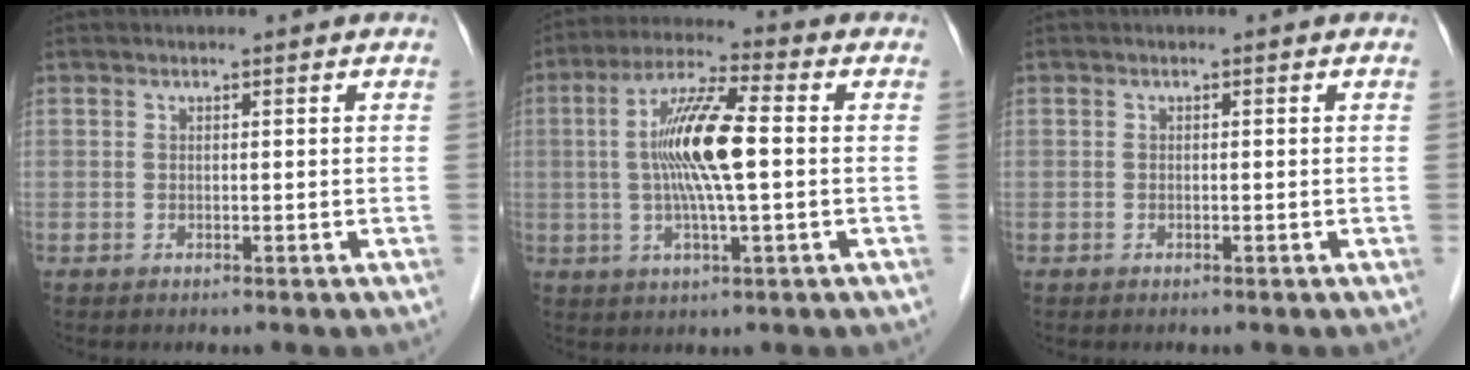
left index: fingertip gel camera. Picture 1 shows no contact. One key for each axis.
{"total": 11.2, "fx": 0.2, "fy": 1.2, "fz": 11.2, "tx": -0.222, "ty": 0.007, "tz": -0.002}
{"total": 0.0}